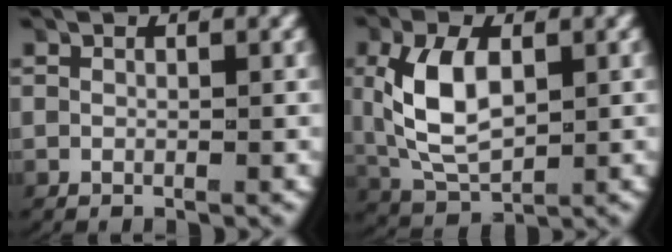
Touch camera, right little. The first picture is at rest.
{"total": 6.3, "force": [0.3, 4.1, 4.8], "torque": [-0.124, -0.015, 0.019]}